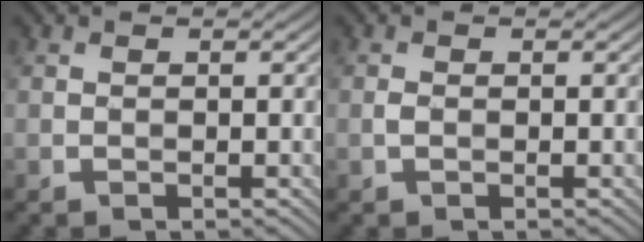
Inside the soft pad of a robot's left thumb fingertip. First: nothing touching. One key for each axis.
{"total": 0.7, "fx": -0.2, "fy": 0.5, "fz": 0.5, "tx": -0.015, "ty": 0.001, "tz": -0.006}